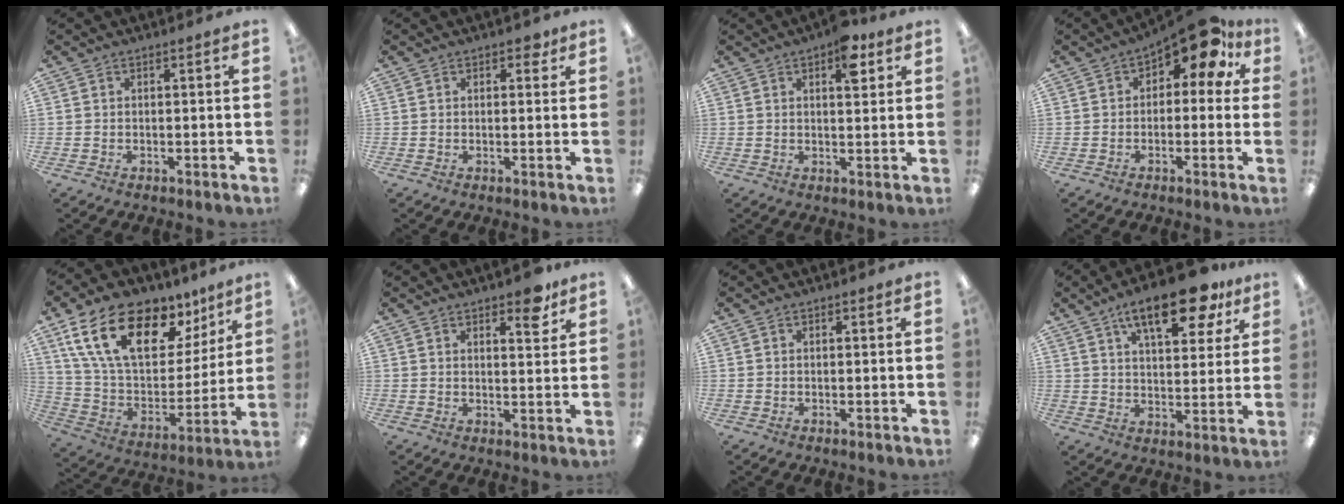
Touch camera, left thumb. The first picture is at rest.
{"total": 2.3, "force": [1.4, 1.4, 1.2], "torque": [-0.010, -0.001, 0.020]}
{"total": 7.3, "force": [3.9, 3.4, 5.1], "torque": [-0.062, -0.013, 0.061]}
{"total": 10.3, "force": [5.7, 4.5, 7.3], "torque": [-0.101, -0.031, 0.093]}
{"total": 22.5, "force": [13.1, 11.6, 14.2], "torque": [-0.263, -0.062, 0.232]}
{"total": 5.5, "force": [4.2, 2.0, 2.9], "torque": [-0.019, -0.027, 0.066]}
{"total": 0.6, "force": [0.5, 0.3, 0.2], "torque": [-0.004, 0.003, 0.008]}
{"total": 17.3, "force": [10.4, 6.8, 12.1], "torque": [-0.171, -0.043, 0.164]}